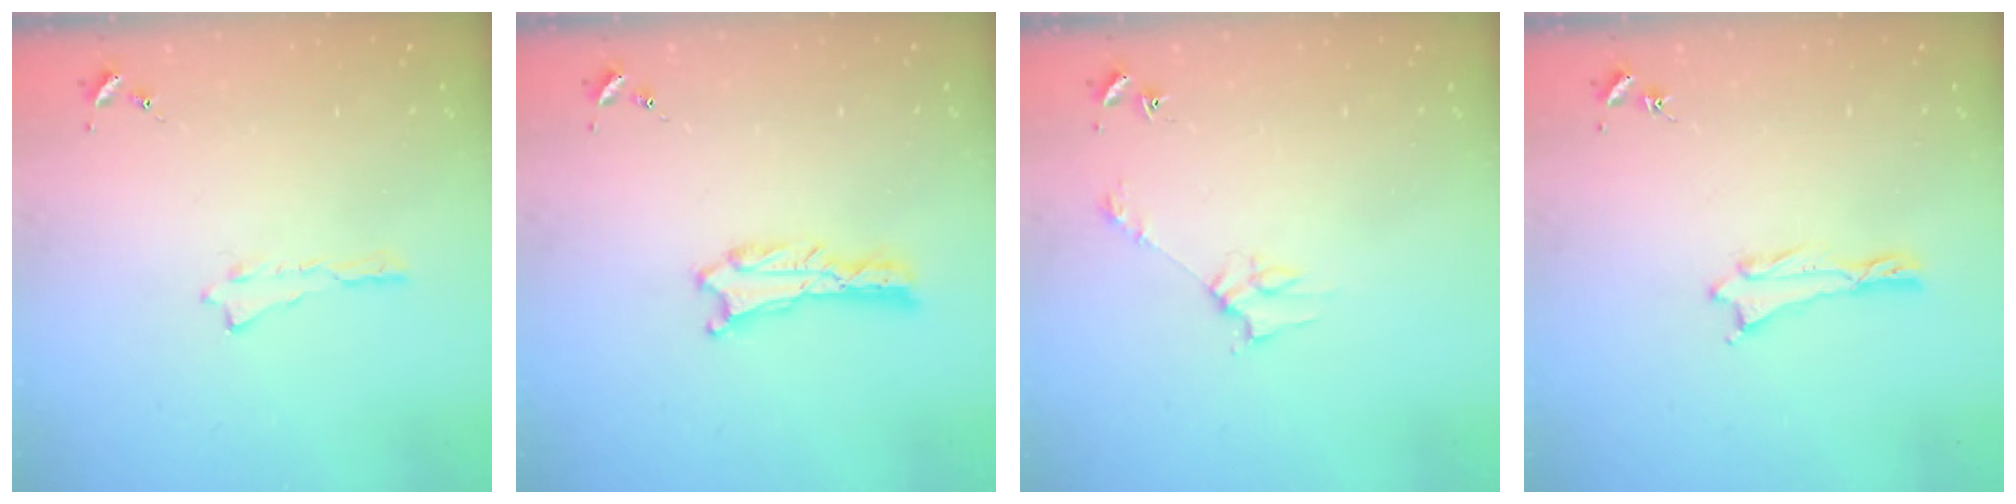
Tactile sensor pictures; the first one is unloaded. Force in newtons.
{"total": 0.6, "press": 0.6, "slide": 0.1}
{"total": 2.8, "press": 2.8, "slide": 0.2}
{"total": 0.5, "press": 0.5, "slide": 0.2}